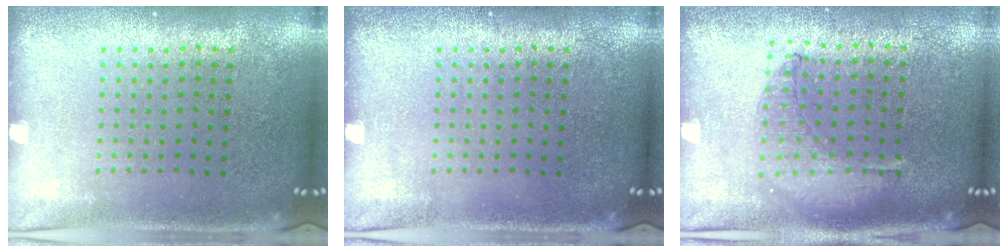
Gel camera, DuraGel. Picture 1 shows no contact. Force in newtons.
{"total": 0.0}
{"total": 1.0, "press": 0.9, "slide": 0.3}